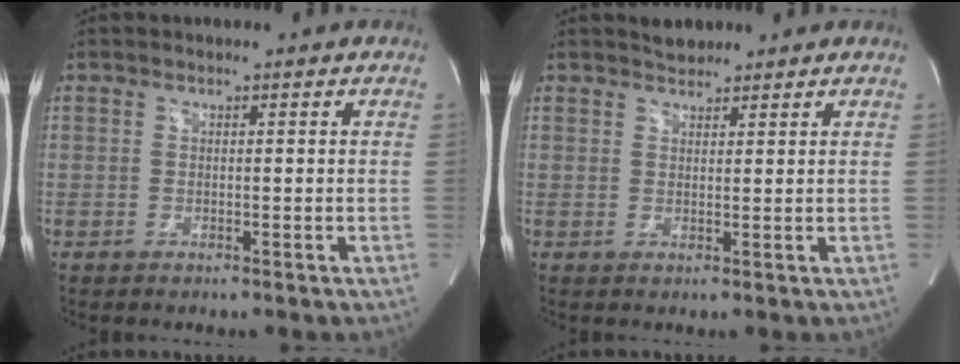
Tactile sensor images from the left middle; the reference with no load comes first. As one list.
[{"total": 2.2, "force": [2.0, 0.8, 0.3], "torque": [-0.011, 0.008, 0.035]}]